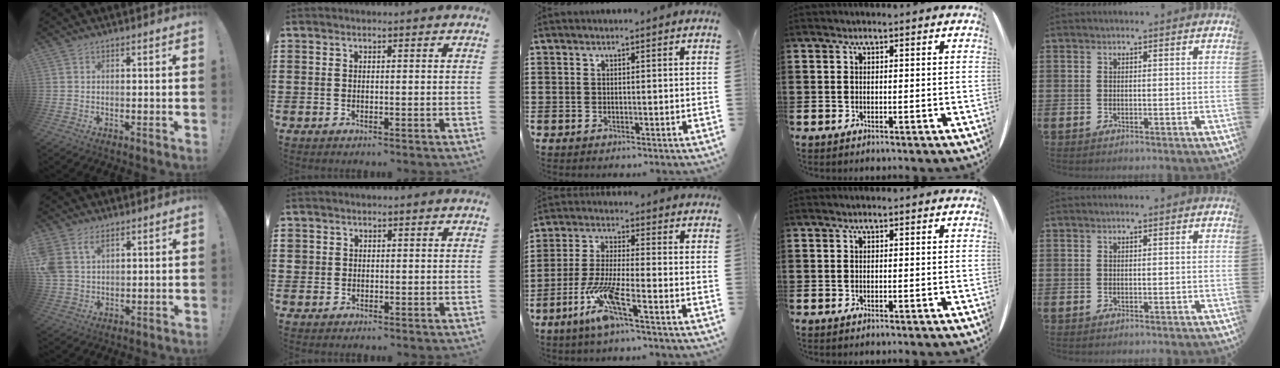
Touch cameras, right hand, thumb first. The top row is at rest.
{"thumb": {"total": 7.3, "force": [3.7, 4.9, 3.9], "torque": [-0.082, -0.013, 0.073]}, "index": {"total": 1.1, "force": [0.3, 1.1, 0.1], "torque": [-0.004, 0.005, 0.007]}, "middle": {"total": 8.8, "force": [-4.9, 1.4, 7.2], "torque": [-0.163, -0.014, -0.096]}}